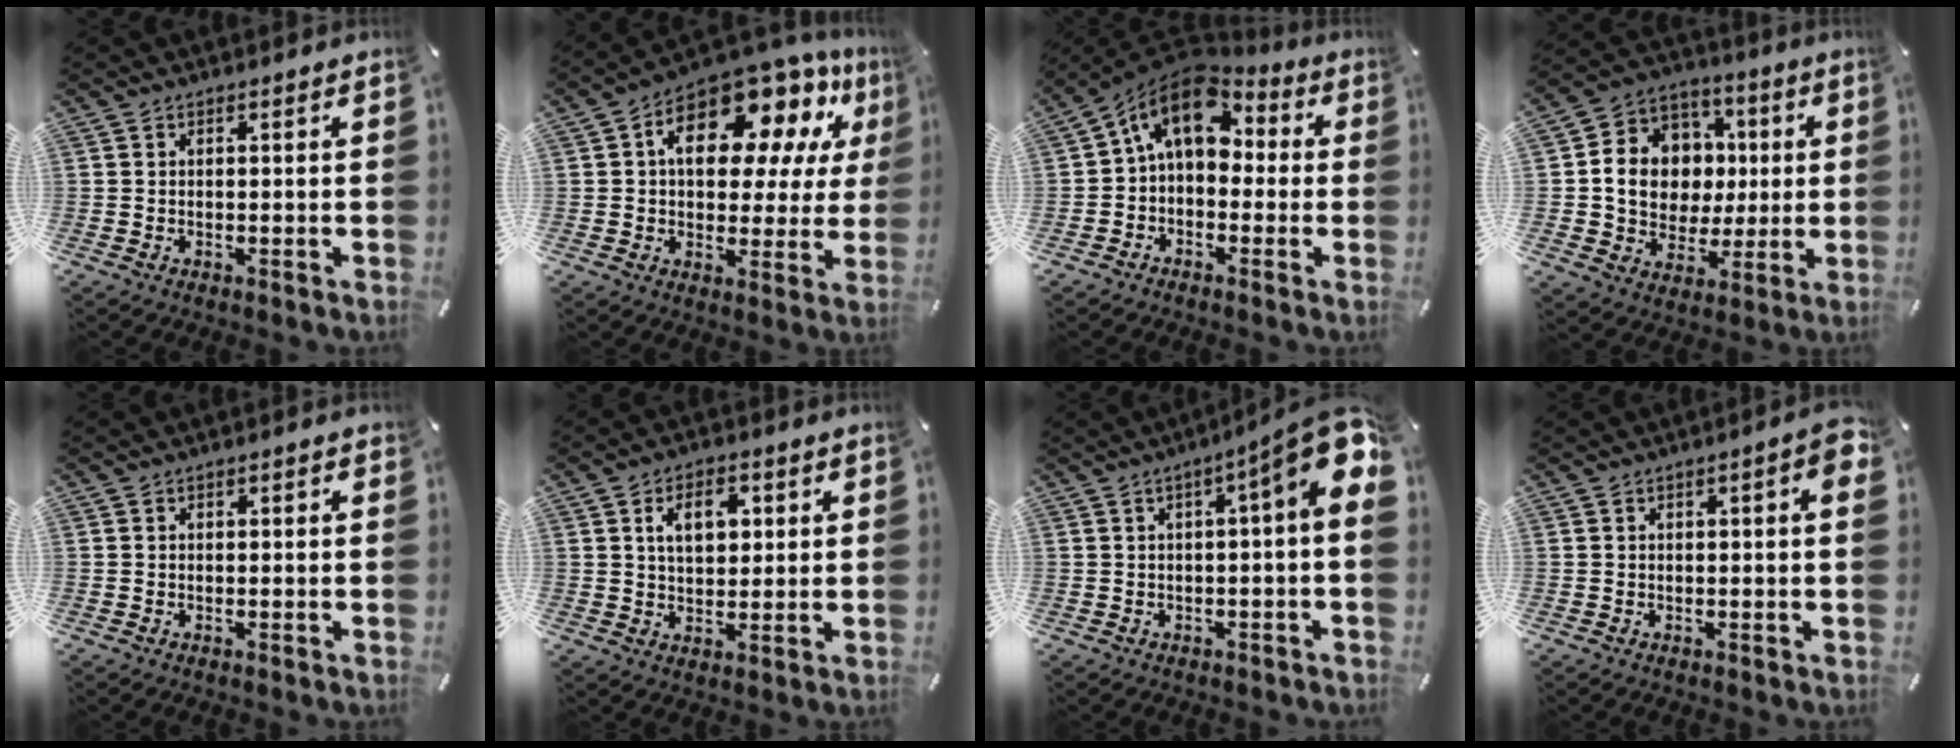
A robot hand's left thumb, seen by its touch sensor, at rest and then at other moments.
{"total": 16.1, "force": [7.7, 9.1, 10.8], "torque": [-0.168, -0.045, 0.135]}
{"total": 11.5, "force": [2.9, 7.8, 7.9], "torque": [-0.152, -0.006, 0.052]}
{"total": 13.1, "force": [0.5, 12.0, 5.2], "torque": [-0.100, 0.003, 0.018]}
{"total": 0.0}
{"total": 7.5, "force": [2.2, 5.1, 5.1], "torque": [-0.074, -0.001, 0.030]}
{"total": 11.6, "force": [3.6, 1.7, 10.9], "torque": [-0.150, -0.038, 0.054]}
{"total": 3.7, "force": [0.5, 1.1, 3.5], "torque": [-0.048, 0.002, 0.005]}